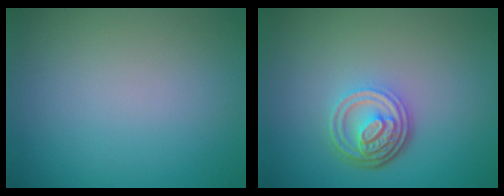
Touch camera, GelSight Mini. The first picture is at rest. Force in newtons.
{"total": 4.6, "press": 3.4, "slide": 3.1}